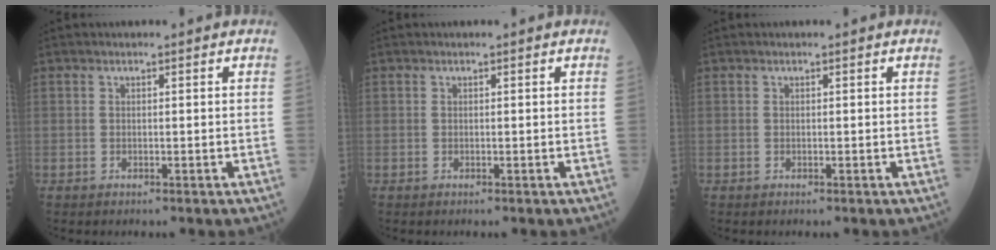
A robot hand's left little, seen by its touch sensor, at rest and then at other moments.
{"total": 0.0}
{"total": 0.0}